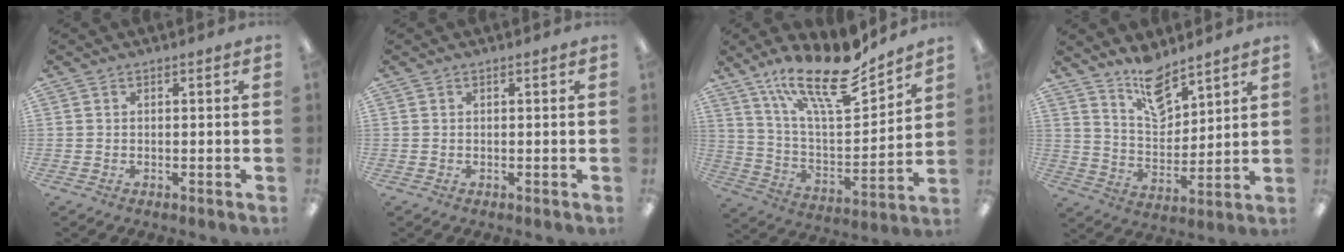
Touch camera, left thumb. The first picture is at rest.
{"total": 0.0}
{"total": 21.0, "force": [15.1, 6.2, 13.1], "torque": [-0.235, -0.097, 0.259]}
{"total": 11.1, "force": [9.2, 4.2, 4.5], "torque": [-0.079, -0.059, 0.168]}